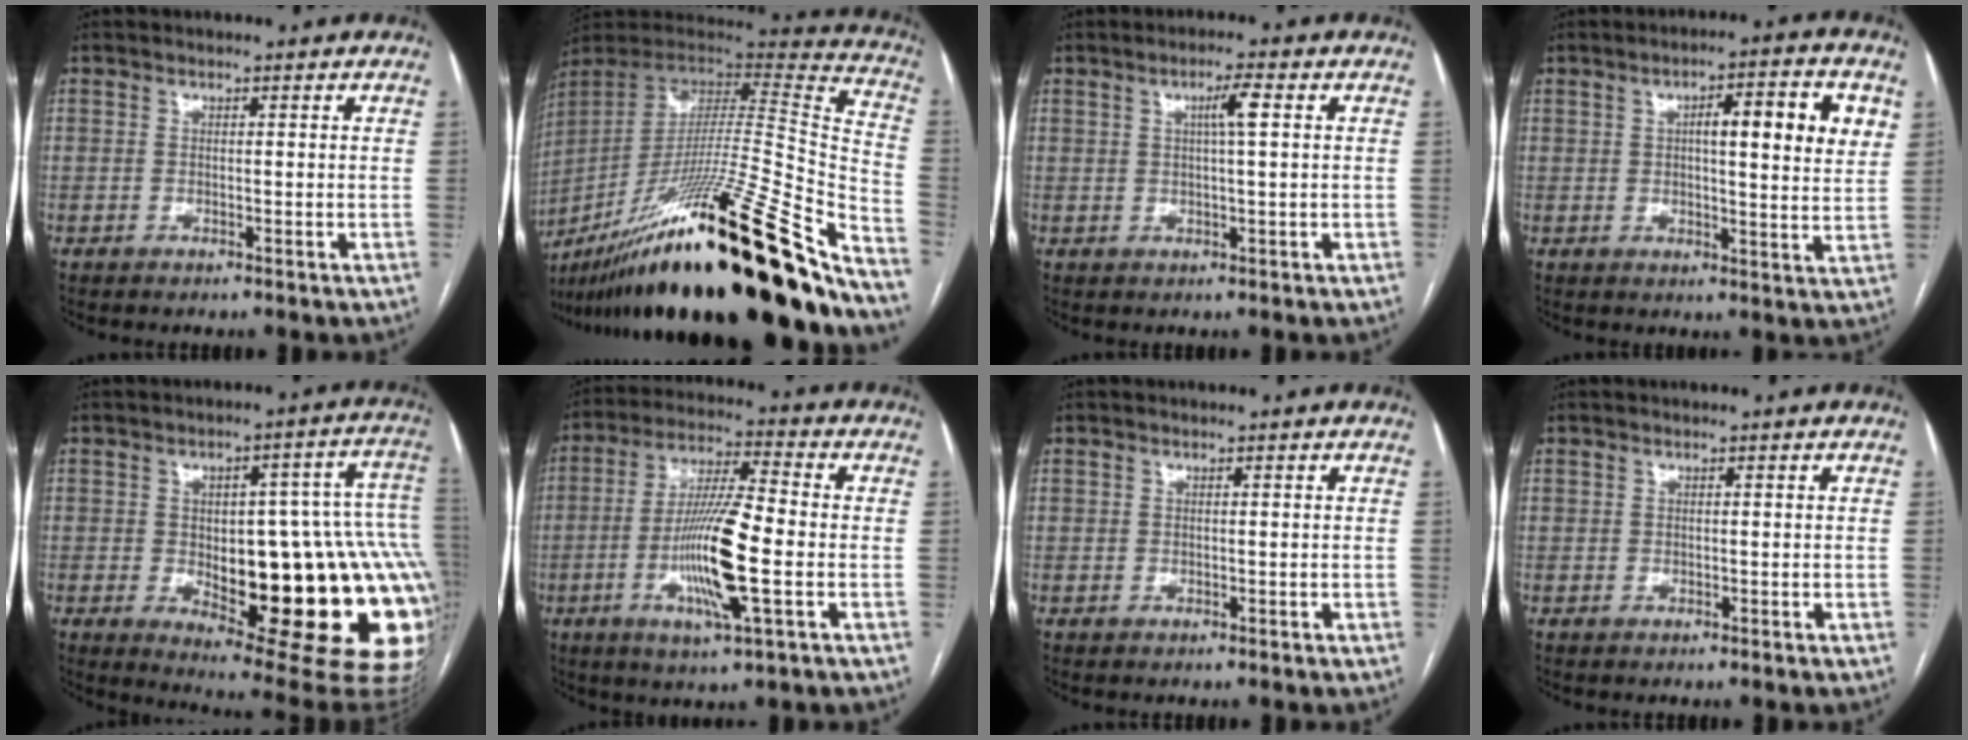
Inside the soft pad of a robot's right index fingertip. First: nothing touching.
{"total": 45.2, "force": [-30.4, 5.3, 33.0], "torque": [-0.490, -0.080, -0.472]}
{"total": 3.5, "force": [1.1, 0.2, 3.3], "torque": [-0.058, 0.003, 0.017]}
{"total": 10.9, "force": [3.6, 2.0, 10.1], "torque": [-0.140, 0.011, 0.045]}
{"total": 28.4, "force": [-4.5, 8.8, 26.6], "torque": [-0.246, 0.025, -0.038]}
{"total": 13.4, "force": [-3.1, 1.0, 13.0], "torque": [-0.253, -0.010, -0.061]}
{"total": 0.0}
{"total": 0.0}